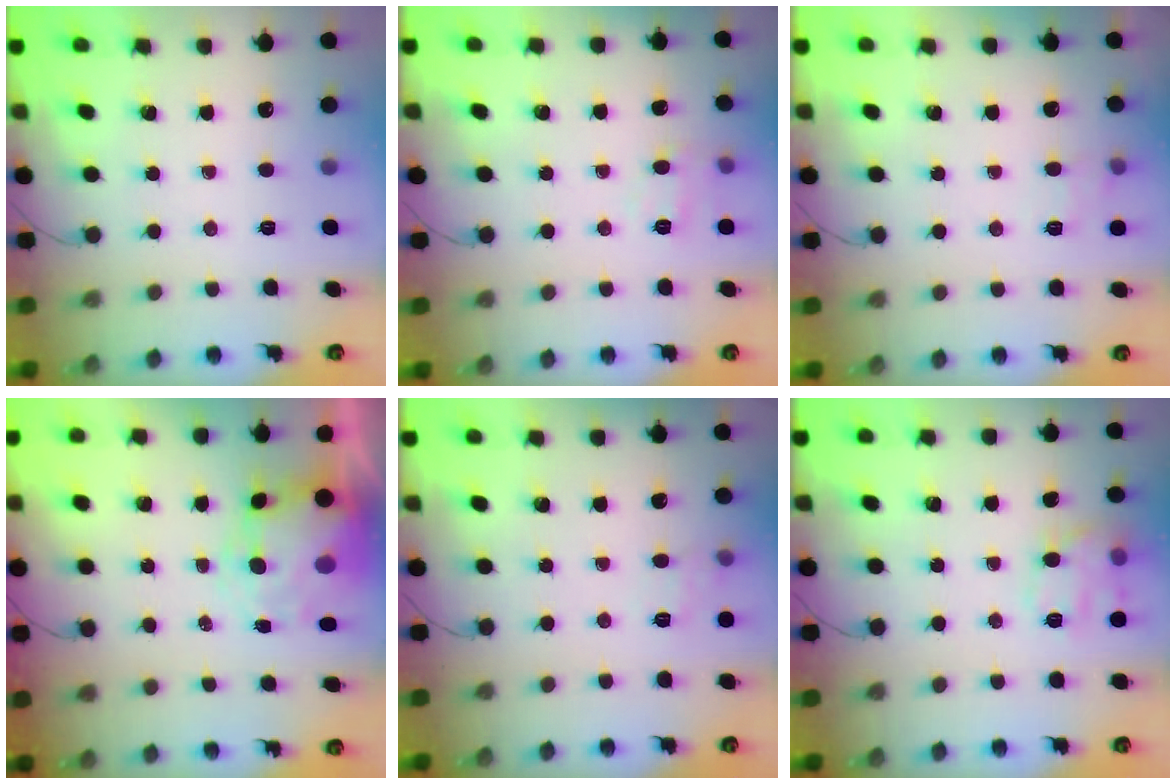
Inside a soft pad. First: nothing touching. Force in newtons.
{"total": 6.5, "press": 6.3, "slide": 1.2}
{"total": 4.1, "press": 3.6, "slide": 1.9}
{"total": 9.1, "press": 8.9, "slide": 1.9}
{"total": 7.2, "press": 7.0, "slide": 1.9}
{"total": 11.3, "press": 11.3, "slide": 0.3}